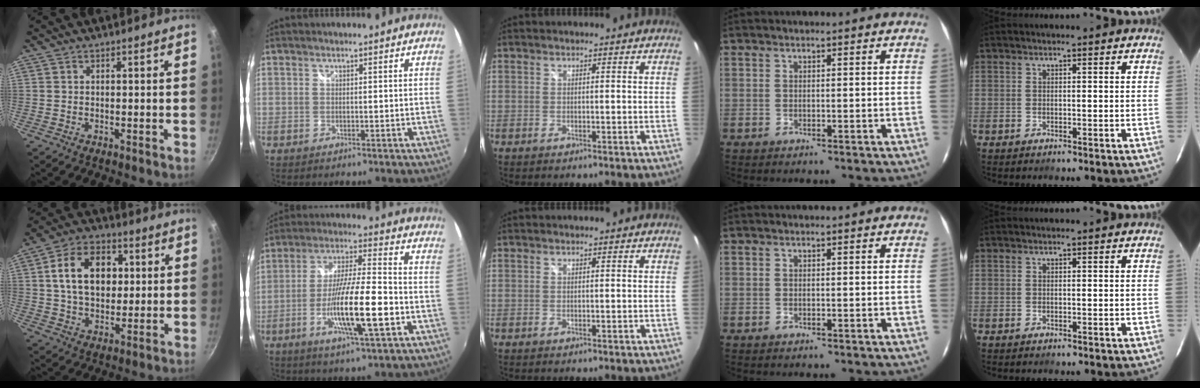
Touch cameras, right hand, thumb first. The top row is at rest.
{"thumb": {"total": 14.4, "force": [2.7, 10.1, 10.0], "torque": [-0.138, 0.011, 0.038]}, "index": {"total": 15.2, "force": [-5.0, 1.9, 14.2], "torque": [-0.269, -0.014, -0.088]}}